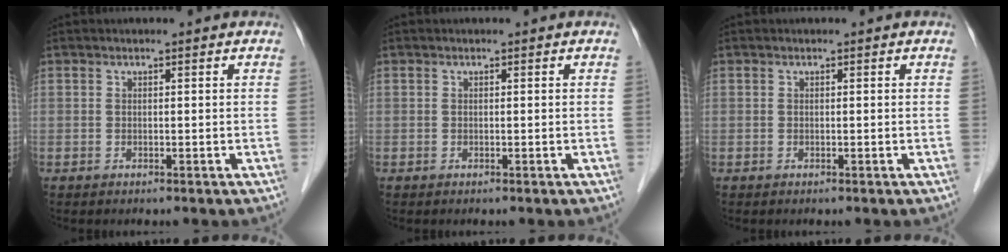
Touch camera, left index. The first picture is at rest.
{"total": 0.0}
{"total": 0.0}